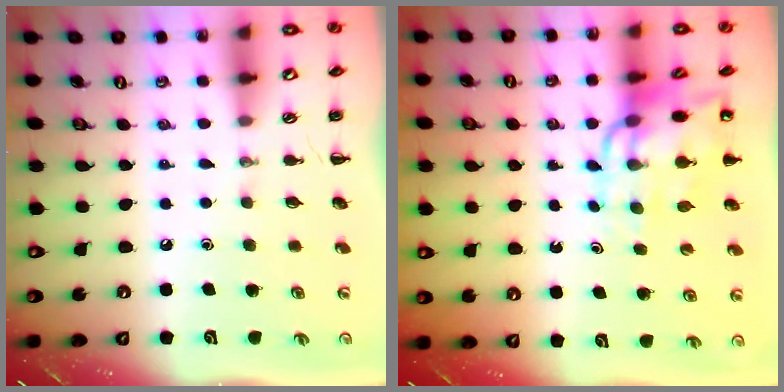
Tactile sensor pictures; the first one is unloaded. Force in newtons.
{"total": 12.2, "press": 11.8, "slide": 3.3}